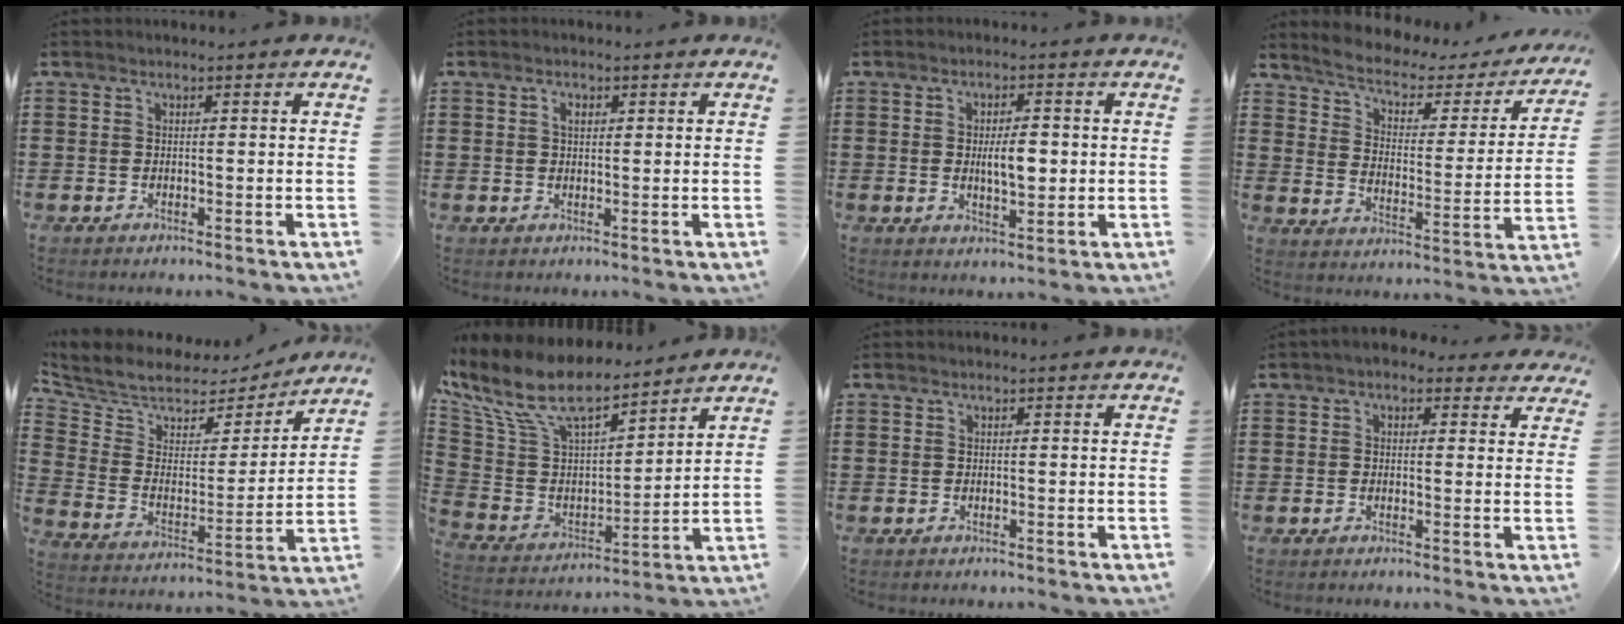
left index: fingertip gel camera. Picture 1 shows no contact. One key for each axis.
{"total": 1.5, "fx": 0.6, "fy": 1.0, "fz": 1.0, "tx": -0.022, "ty": 0.006, "tz": 0.012}
{"total": 4.7, "fx": 0.2, "fy": 1.9, "fz": 4.3, "tx": -0.065, "ty": -0.001, "tz": -0.003}
{"total": 3.8, "fx": 3.0, "fy": 1.7, "fz": 1.7, "tx": -0.052, "ty": -0.020, "tz": 0.041}
{"total": 6.4, "fx": 5.8, "fy": 2.6, "fz": 0.9, "tx": -0.061, "ty": -0.042, "tz": 0.099}
{"total": 12.4, "fx": 9.8, "fy": 4.2, "fz": 6.3, "tx": -0.172, "ty": -0.052, "tz": 0.171}
{"total": 0.0}
{"total": 2.0, "fx": 1.0, "fy": 1.6, "fz": 0.7, "tx": -0.014, "ty": 0.005, "tz": 0.014}